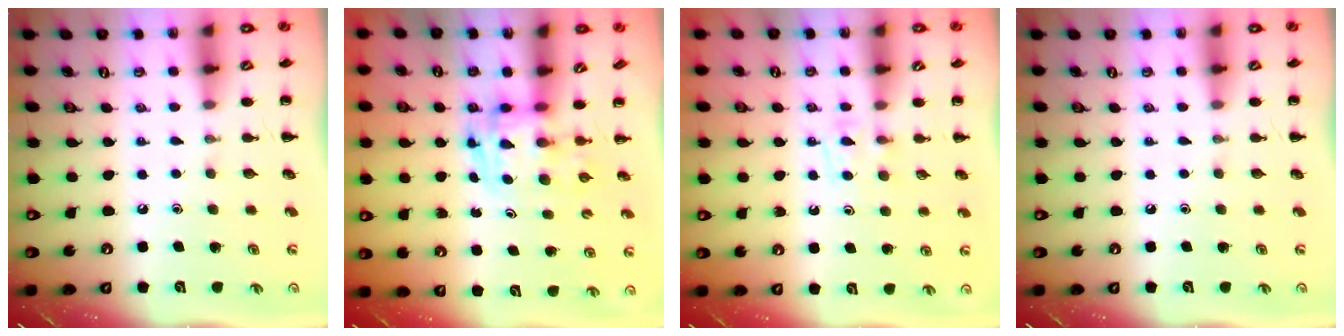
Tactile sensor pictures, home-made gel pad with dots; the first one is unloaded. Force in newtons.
{"total": 3.4, "press": 3.4, "slide": 0.6}
{"total": 4.5, "press": 4.2, "slide": 1.5}
{"total": 0.0}